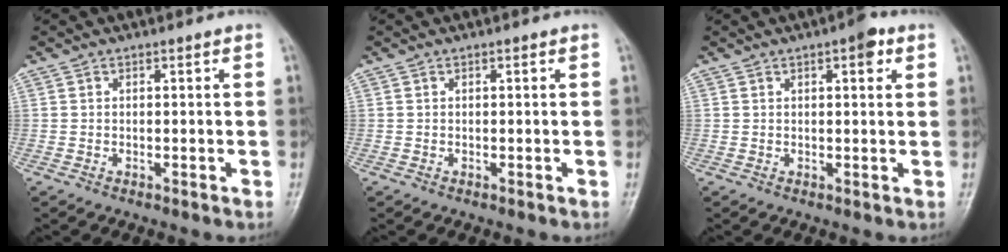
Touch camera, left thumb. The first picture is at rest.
{"total": 0.0}
{"total": 3.4, "force": [1.6, 1.2, 2.8], "torque": [-0.030, -0.001, 0.017]}